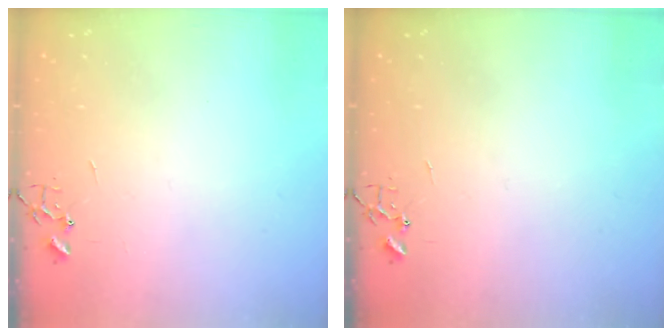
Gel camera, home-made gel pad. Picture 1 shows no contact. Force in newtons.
{"total": 0.0}